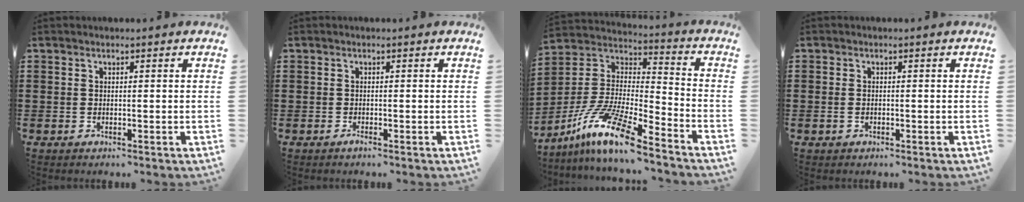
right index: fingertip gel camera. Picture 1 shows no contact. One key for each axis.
{"total": 0.6, "fx": -0.5, "fy": 0.1, "fz": 0.3, "tx": -0.007, "ty": -0.004, "tz": -0.009}
{"total": 12.6, "fx": -9.5, "fy": 1.4, "fz": 8.2, "tx": -0.180, "ty": 0.003, "tz": -0.189}
{"total": 1.0, "fx": -0.3, "fy": 0.6, "fz": 0.7, "tx": -0.016, "ty": 0.001, "tz": -0.007}